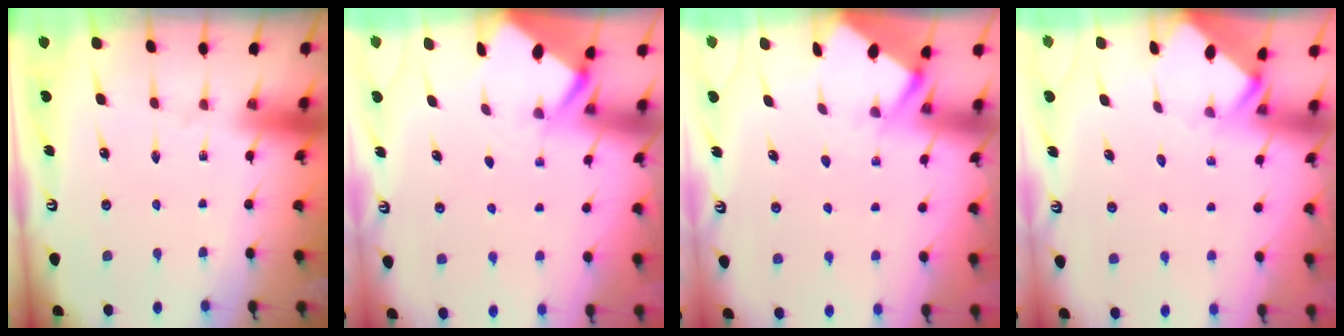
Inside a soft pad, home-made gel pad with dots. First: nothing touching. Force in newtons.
{"total": 2.4, "press": 2.4, "slide": 0.3}
{"total": 2.9, "press": 2.8, "slide": 0.3}
{"total": 3.5, "press": 3.5, "slide": 0.2}